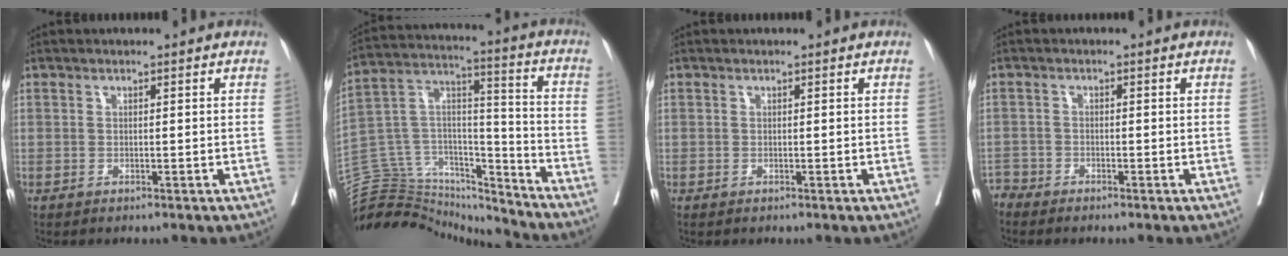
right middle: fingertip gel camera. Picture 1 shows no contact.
{"total": 21.1, "force": [-20.2, 4.9, 3.3], "torque": [-0.073, 0.065, -0.328]}
{"total": 0.0}
{"total": 1.8, "force": [-1.7, 0.3, -0.5], "torque": [0.016, -0.004, -0.037]}